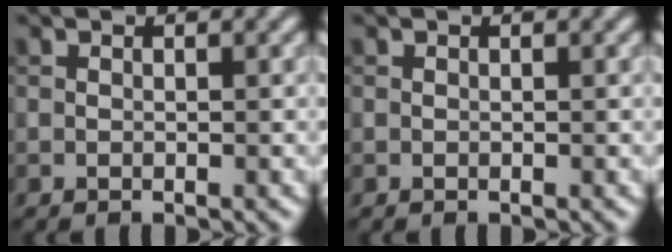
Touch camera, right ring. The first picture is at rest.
{"total": 0.0}